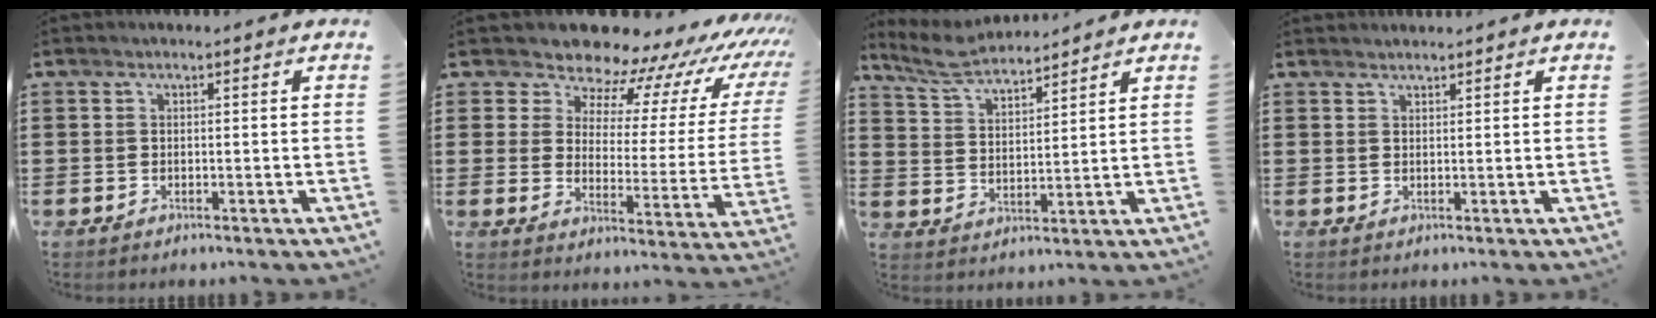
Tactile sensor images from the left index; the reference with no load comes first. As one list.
[{"total": 10.6, "force": [9.7, 3.1, 3.1], "torque": [-0.072, -0.084, 0.158]}, {"total": 5.7, "force": [5.2, 1.2, 2.0], "torque": [-0.058, -0.013, 0.095]}, {"total": 1.1, "force": [1.1, 0.1, 0.0], "torque": [-0.001, -0.001, 0.022]}]